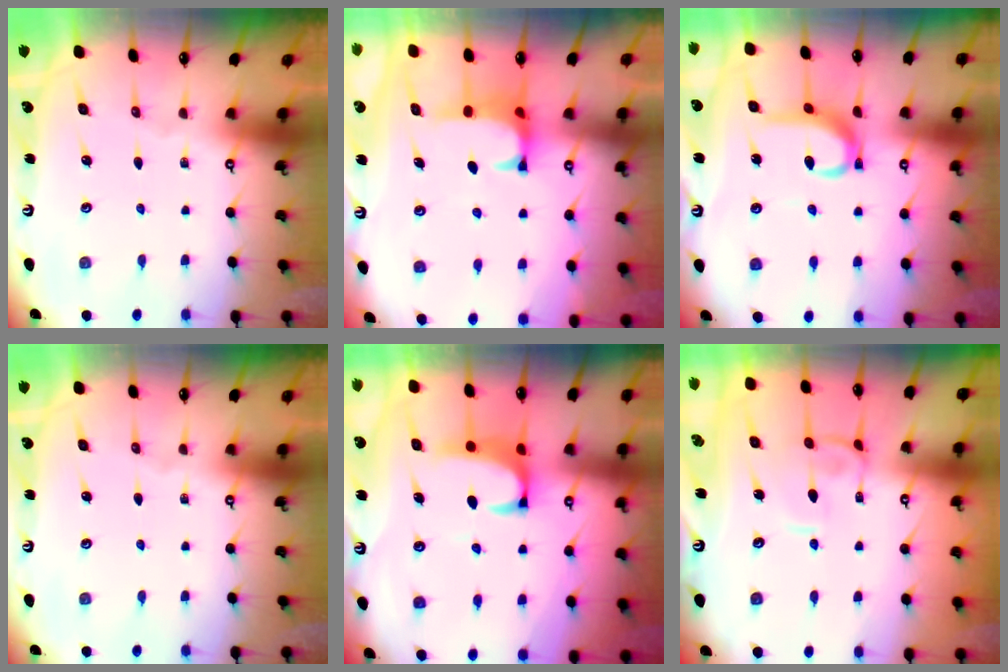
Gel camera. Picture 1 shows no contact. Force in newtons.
{"total": 1.2, "press": 1.1, "slide": 0.6}
{"total": 7.4, "press": 7.4, "slide": 0.5}
{"total": 0.0}
{"total": 2.1, "press": 1.9, "slide": 0.9}
{"total": 1.5, "press": 1.4, "slide": 0.5}